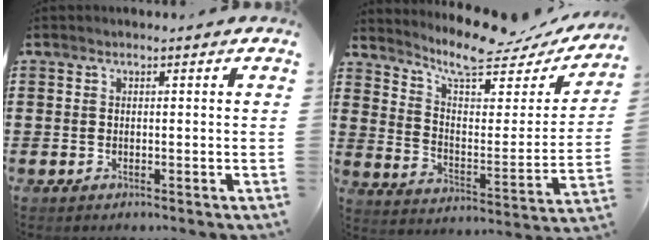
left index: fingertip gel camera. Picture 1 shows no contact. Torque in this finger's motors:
{"motor_torque": [2.14, 0.00, 0.26, 0.03]}